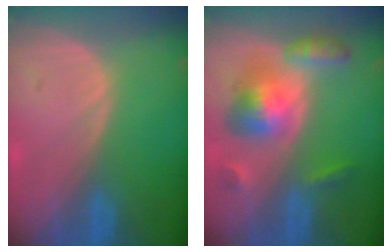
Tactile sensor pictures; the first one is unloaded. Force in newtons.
{"total": 7.9, "press": 7.9, "slide": 0.6}